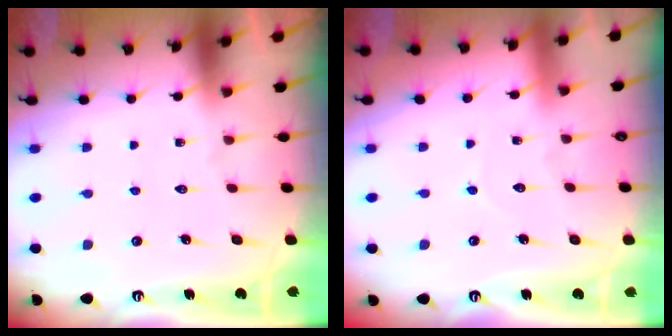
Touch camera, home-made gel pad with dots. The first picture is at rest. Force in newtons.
{"total": 4.3, "press": 4.3, "slide": 0.4}